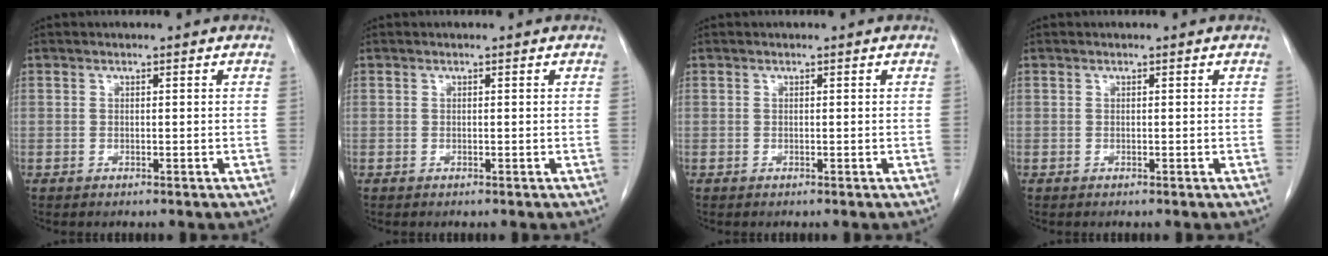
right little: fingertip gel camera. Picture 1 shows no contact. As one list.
[{"total": 0.0}, {"total": 0.0}, {"total": 0.0}]